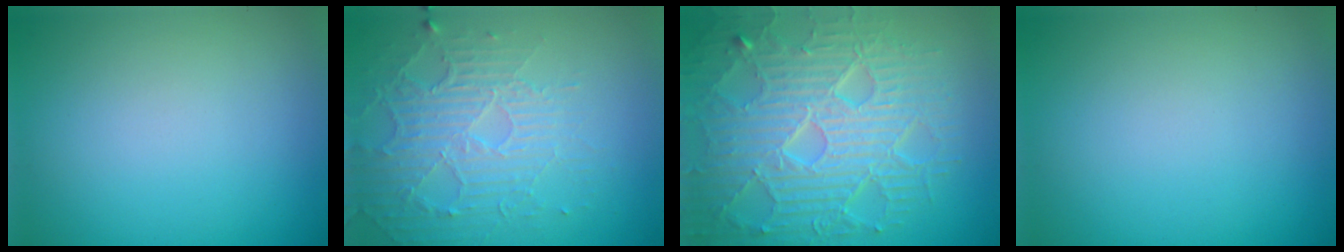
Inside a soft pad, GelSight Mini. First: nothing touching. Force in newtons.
{"total": 5.0, "press": 3.2, "slide": 3.8}
{"total": 9.2, "press": 6.2, "slide": 6.8}
{"total": 0.0}